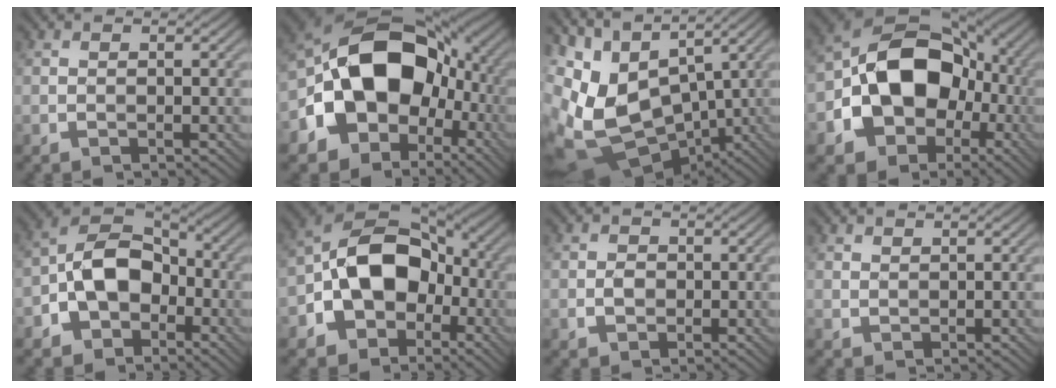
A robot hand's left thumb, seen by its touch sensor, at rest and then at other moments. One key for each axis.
{"total": 17.0, "fx": -2.5, "fy": 13.1, "fz": 10.6, "tx": -0.157, "ty": -0.007, "tz": -0.040}
{"total": 13.8, "fx": 0.1, "fy": 9.0, "fz": 10.6, "tx": -0.242, "ty": -0.022, "tz": 0.028}
{"total": 13.7, "fx": -2.8, "fy": 10.5, "fz": 8.4, "tx": -0.136, "ty": 0.000, "tz": -0.062}
{"total": 9.4, "fx": -3.1, "fy": 6.8, "fz": 5.7, "tx": -0.107, "ty": 0.003, "tz": -0.078}
{"total": 12.2, "fx": -3.1, "fy": 9.1, "fz": 7.5, "tx": -0.126, "ty": 0.001, "tz": -0.073}
{"total": 1.5, "fx": -0.2, "fy": 1.4, "fz": 0.5, "tx": -0.009, "ty": -0.001, "tz": -0.004}
{"total": 0.7, "fx": 0.6, "fy": 0.4, "fz": -0.2, "tx": 0.005, "ty": -0.001, "tz": 0.014}